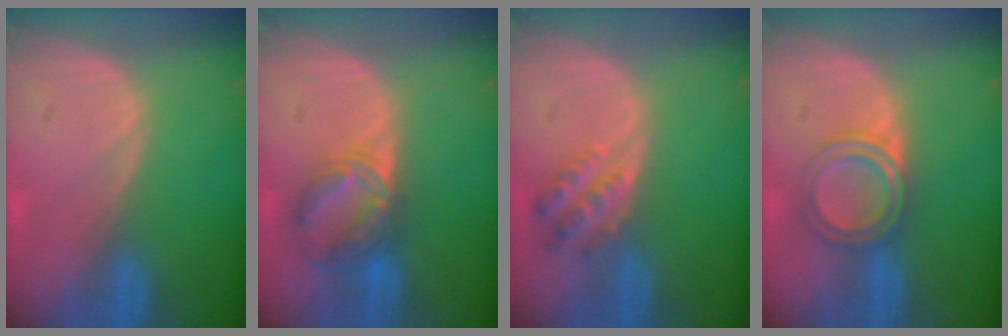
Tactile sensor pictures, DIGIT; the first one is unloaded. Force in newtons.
{"total": 6.8, "press": 6.3, "slide": 2.4}
{"total": 4.4, "press": 4.2, "slide": 1.3}
{"total": 4.7, "press": 4.7, "slide": 0.2}